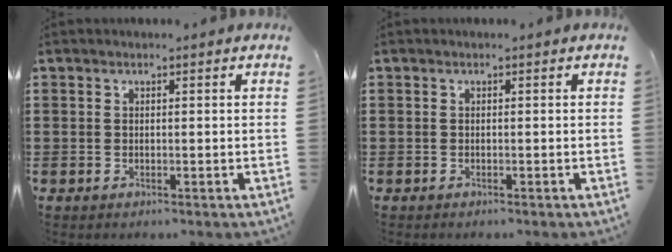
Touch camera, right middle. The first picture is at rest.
{"total": 0.0}